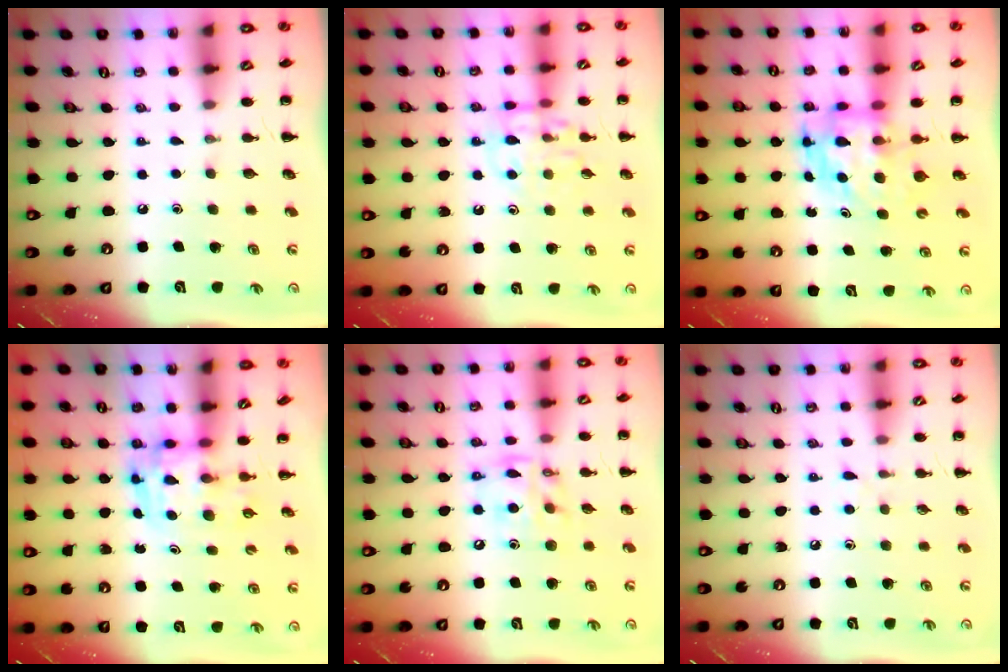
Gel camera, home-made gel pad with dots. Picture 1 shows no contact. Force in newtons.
{"total": 11.2, "press": 11.2, "slide": 1.2}
{"total": 5.0, "press": 4.8, "slide": 1.3}
{"total": 3.7, "press": 3.6, "slide": 0.7}
{"total": 12.8, "press": 12.5, "slide": 2.5}
{"total": 3.4, "press": 3.0, "slide": 1.6}